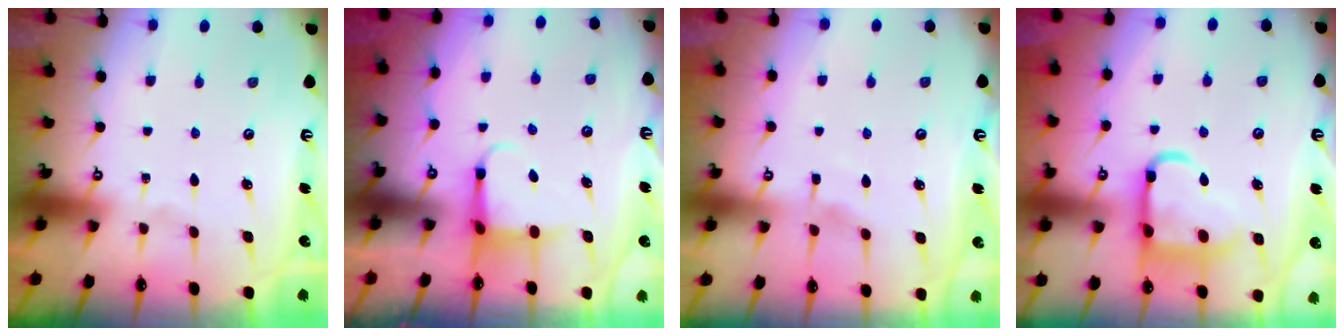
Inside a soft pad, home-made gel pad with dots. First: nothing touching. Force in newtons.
{"total": 3.9, "press": 3.8, "slide": 0.6}
{"total": 3.0, "press": 3.0, "slide": 0.5}
{"total": 12.4, "press": 12.4, "slide": 1.1}